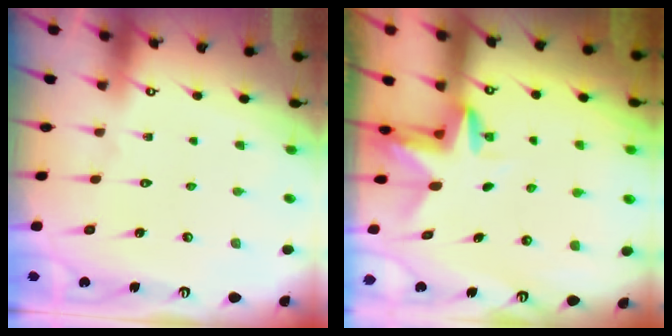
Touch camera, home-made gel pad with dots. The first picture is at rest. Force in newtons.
{"total": 3.0, "press": 3.0, "slide": 0.2}